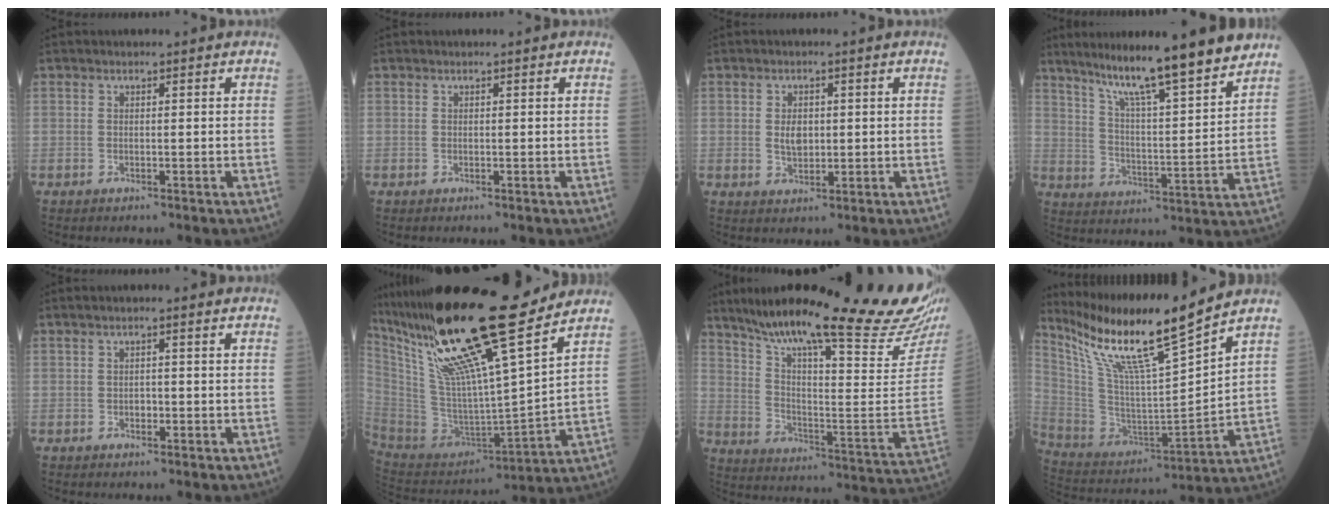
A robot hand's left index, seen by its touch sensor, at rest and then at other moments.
{"total": 0.0}
{"total": 2.9, "force": [0.3, 2.0, 2.1], "torque": [-0.040, 0.001, 0.009]}
{"total": 15.9, "force": [13.2, -0.2, 8.9], "torque": [-0.140, -0.001, 0.203]}
{"total": 1.1, "force": [-0.2, 0.6, 0.9], "torque": [-0.015, 0.002, -0.005]}
{"total": 24.9, "force": [18.4, 1.3, 16.7], "torque": [-0.307, -0.003, 0.333]}
{"total": 30.1, "force": [25.2, 1.4, 16.3], "torque": [-0.263, -0.080, 0.341]}
{"total": 17.1, "force": [13.6, -0.7, 10.4], "torque": [-0.199, -0.010, 0.257]}